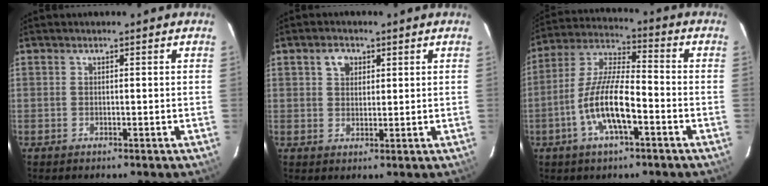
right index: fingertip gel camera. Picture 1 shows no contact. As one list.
[{"total": 3.4, "force": [1.5, 2.6, 1.6], "torque": [-0.023, 0.011, 0.027]}, {"total": 12.3, "force": [-4.8, 3.3, 10.9], "torque": [-0.225, 0.000, -0.093]}]